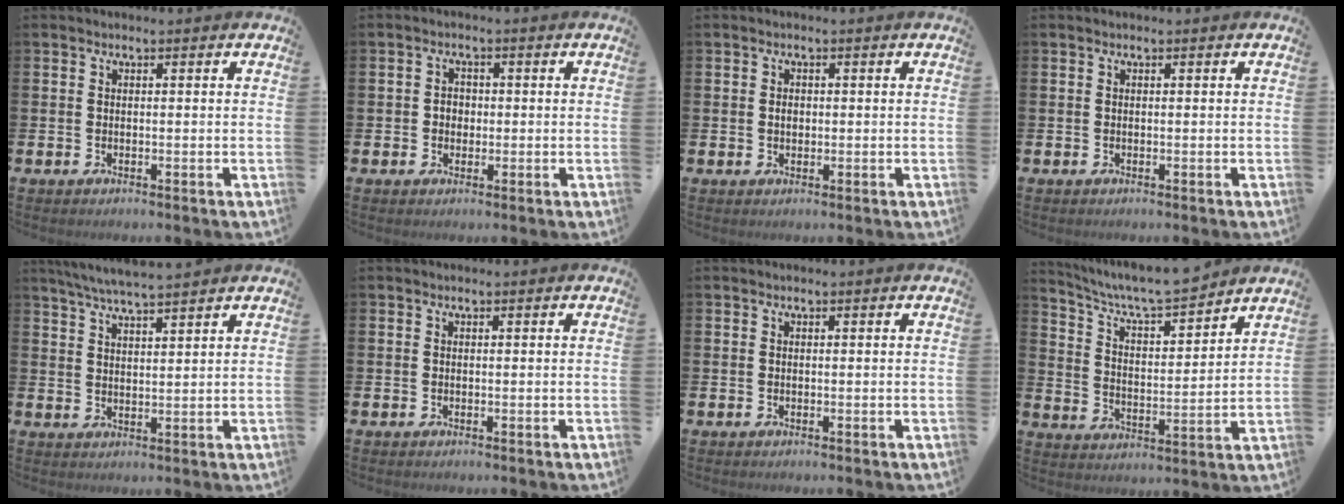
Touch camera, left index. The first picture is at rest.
{"total": 2.0, "force": [-0.1, 1.8, 0.8], "torque": [-0.003, 0.003, -0.010]}
{"total": 1.2, "force": [0.1, 0.9, 0.8], "torque": [-0.007, 0.003, -0.002]}
{"total": 0.0}
{"total": 5.2, "force": [4.9, -0.1, 1.6], "torque": [-0.051, -0.013, 0.089]}
{"total": 0.0}
{"total": 0.0}
{"total": 7.5, "force": [7.1, 0.6, 2.2], "torque": [-0.076, -0.049, 0.125]}